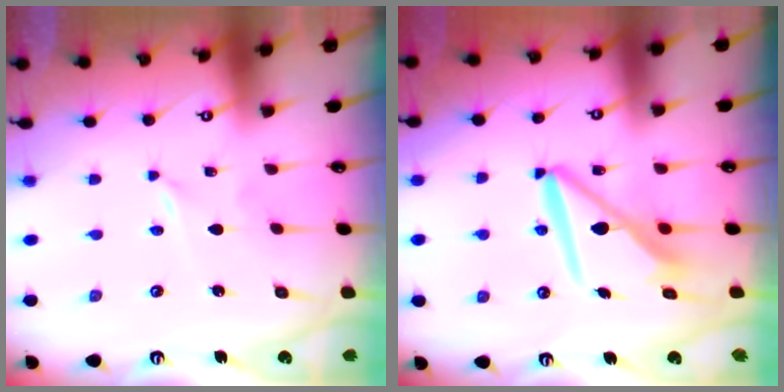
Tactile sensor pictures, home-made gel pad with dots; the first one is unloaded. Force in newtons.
{"total": 11.2, "press": 11.1, "slide": 1.3}